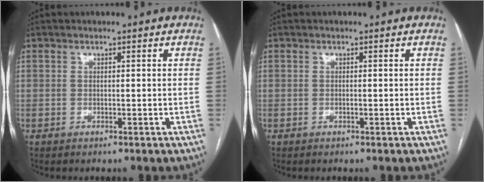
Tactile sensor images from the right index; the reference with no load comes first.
{"total": 0.0}